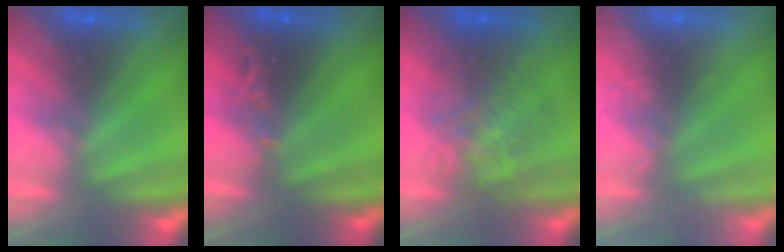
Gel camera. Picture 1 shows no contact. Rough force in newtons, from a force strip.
{"total": 2.5}
{"total": 2.2}
{"total": 2.3}